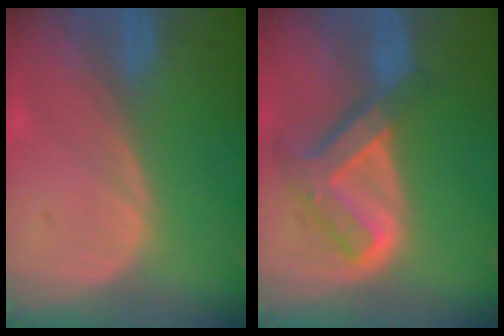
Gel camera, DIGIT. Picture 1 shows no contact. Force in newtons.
{"total": 7.7, "press": 6.5, "slide": 4.0}